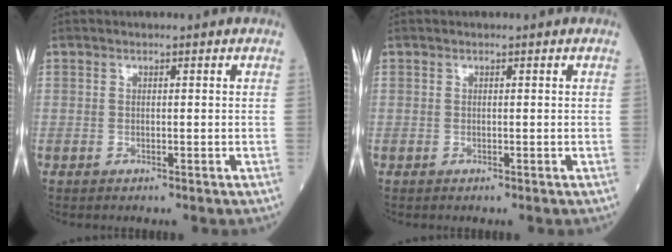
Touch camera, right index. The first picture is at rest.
{"total": 0.0}